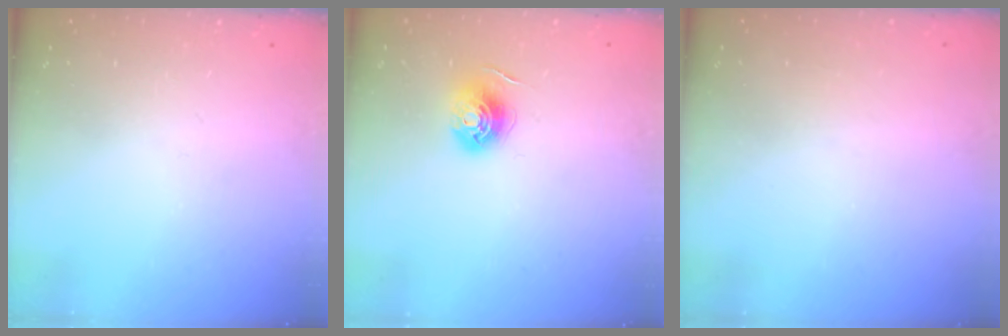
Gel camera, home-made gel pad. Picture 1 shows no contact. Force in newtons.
{"total": 6.1, "press": 6.1, "slide": 0.5}
{"total": 0.9, "press": 0.9, "slide": 0.1}